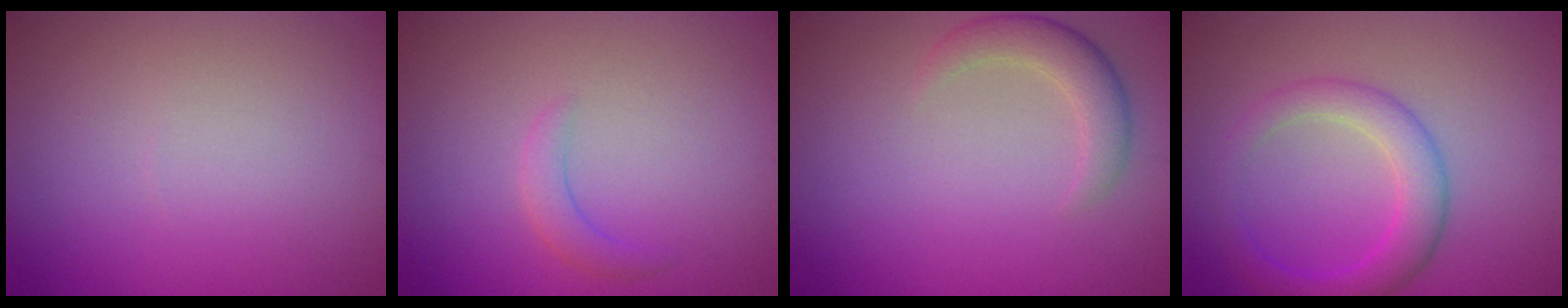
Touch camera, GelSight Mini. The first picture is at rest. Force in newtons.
{"total": 1.6, "press": 1.6, "slide": 0.1}
{"total": 2.8, "press": 2.8, "slide": 0.0}
{"total": 3.9, "press": 3.9, "slide": 0.3}